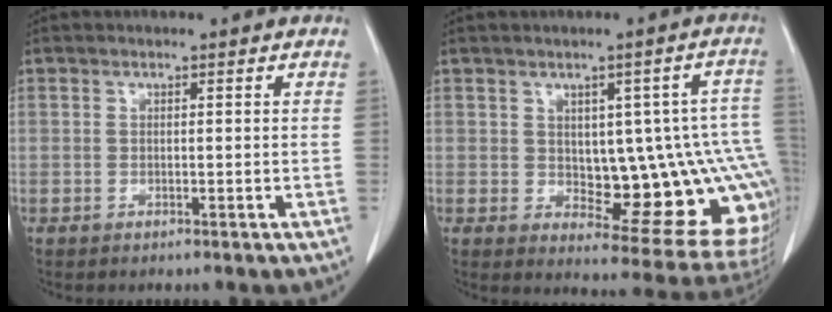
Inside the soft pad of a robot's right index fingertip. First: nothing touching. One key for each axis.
{"total": 15.3, "fx": -0.6, "fy": 5.3, "fz": 14.4, "tx": -0.124, "ty": 0.019, "tz": 0.010}